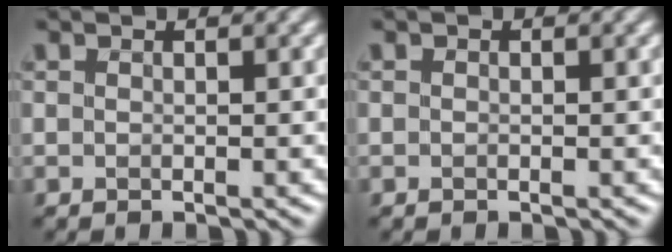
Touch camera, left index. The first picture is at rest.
{"total": 0.0}